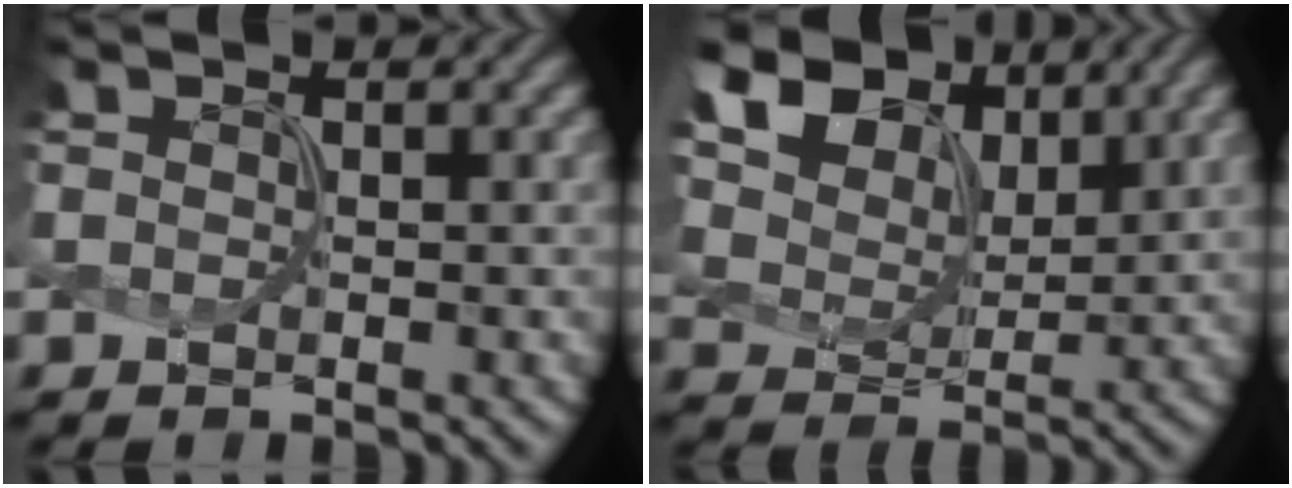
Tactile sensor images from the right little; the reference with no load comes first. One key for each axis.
{"total": 10.7, "fx": 6.4, "fy": 6.7, "fz": 5.4, "tx": -0.140, "ty": 0.021, "tz": 0.108}